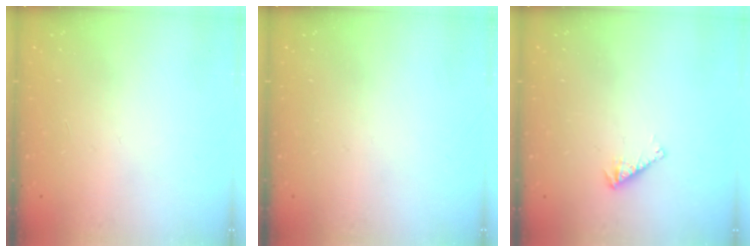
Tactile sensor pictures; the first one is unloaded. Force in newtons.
{"total": 0.0}
{"total": 2.8, "press": 2.7, "slide": 0.5}